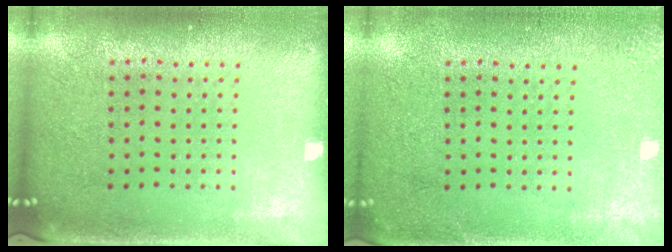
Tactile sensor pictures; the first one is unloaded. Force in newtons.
{"total": 2.4, "press": 2.4, "slide": 0.3}